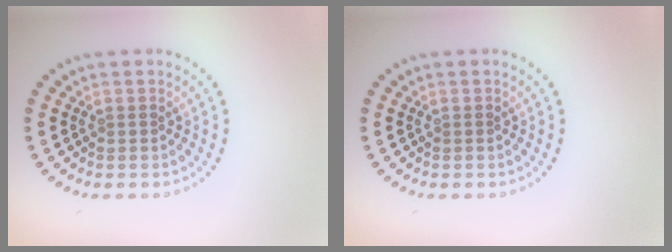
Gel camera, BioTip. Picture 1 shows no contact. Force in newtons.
{"total": 0.0}